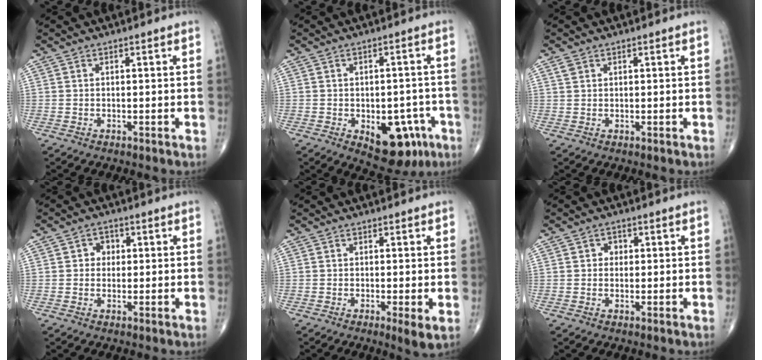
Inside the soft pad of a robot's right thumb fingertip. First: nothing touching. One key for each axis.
{"total": 12.0, "fx": -4.9, "fy": 6.9, "fz": 8.5, "tx": -0.073, "ty": 0.022, "tz": -0.052}
{"total": 1.2, "fx": 0.7, "fy": 0.9, "fz": 0.5, "tx": -0.007, "ty": 0.004, "tz": 0.016}
{"total": 2.8, "fx": 0.4, "fy": 2.5, "fz": 1.2, "tx": 0.004, "ty": 0.006, "tz": 0.000}
{"total": 3.0, "fx": -0.6, "fy": 0.5, "fz": 2.9, "tx": -0.055, "ty": -0.013, "tz": -0.015}
{"total": 1.8, "fx": 0.2, "fy": 1.6, "fz": 0.7, "tx": 0.003, "ty": 0.003, "tz": -0.001}